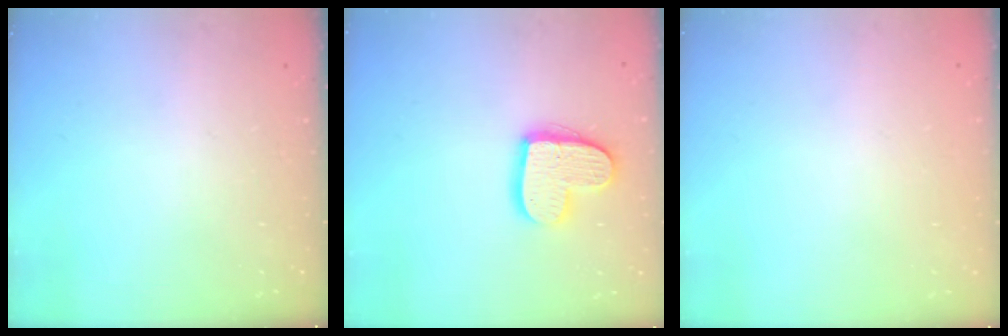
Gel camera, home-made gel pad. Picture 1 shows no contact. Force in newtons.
{"total": 13.2, "press": 13.1, "slide": 0.7}
{"total": 0.0}